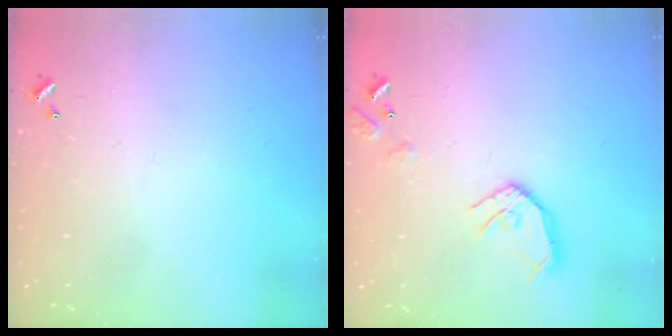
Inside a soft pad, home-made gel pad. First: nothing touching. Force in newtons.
{"total": 12.7, "press": 12.6, "slide": 1.6}